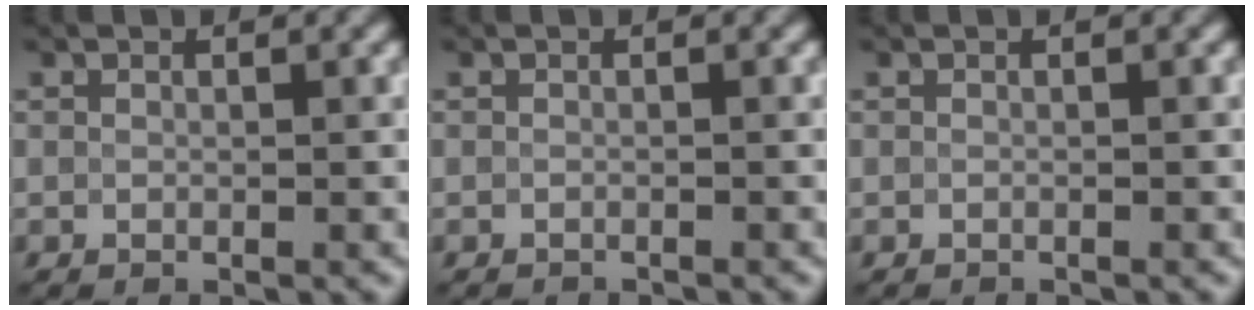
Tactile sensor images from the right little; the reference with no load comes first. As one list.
[{"total": 1.1, "force": [-1.1, 0.1, 0.0], "torque": [0.005, -0.008, -0.020]}, {"total": 0.7, "force": [-0.7, 0.0, 0.0], "torque": [0.004, -0.004, -0.012]}]